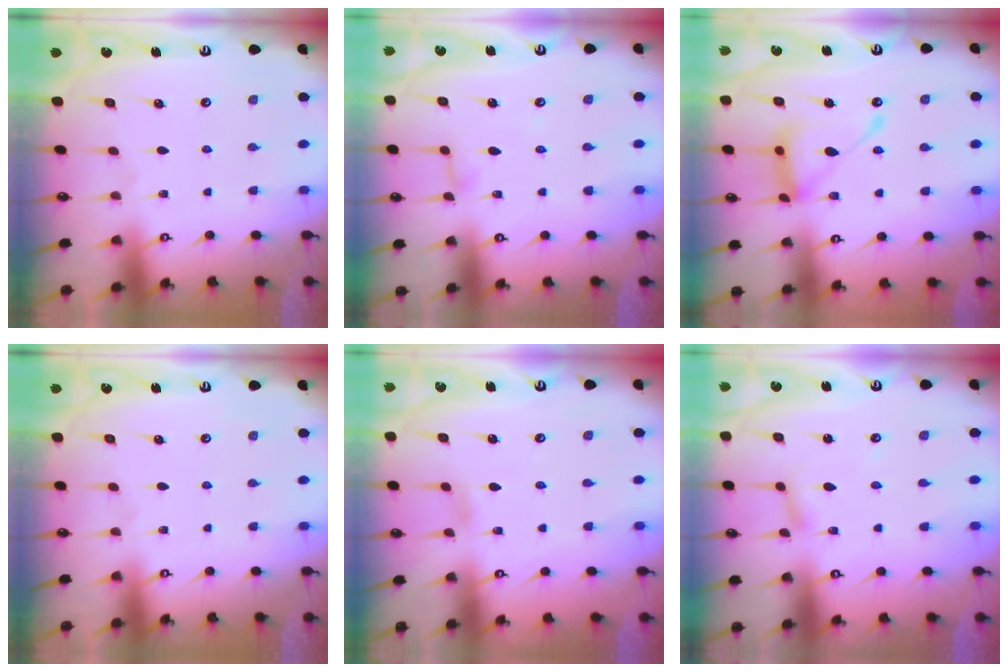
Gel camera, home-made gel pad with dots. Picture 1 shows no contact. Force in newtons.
{"total": 3.1, "press": 3.1, "slide": 0.3}
{"total": 15.9, "press": 15.9, "slide": 1.4}
{"total": 0.0}
{"total": 2.5, "press": 2.4, "slide": 0.3}
{"total": 2.2, "press": 2.2, "slide": 0.3}